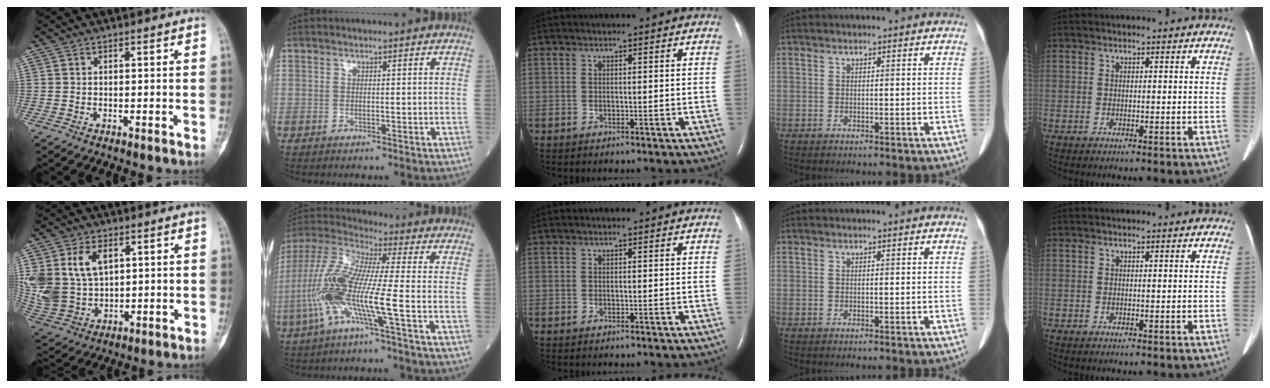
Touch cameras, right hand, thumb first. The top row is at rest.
{"thumb": {"total": 15.7, "force": [4.8, 10.8, 10.3], "torque": [-0.219, -0.012, 0.112]}, "index": {"total": 14.1, "force": [-4.1, 0.3, 13.5], "torque": [-0.297, -0.002, -0.091]}}